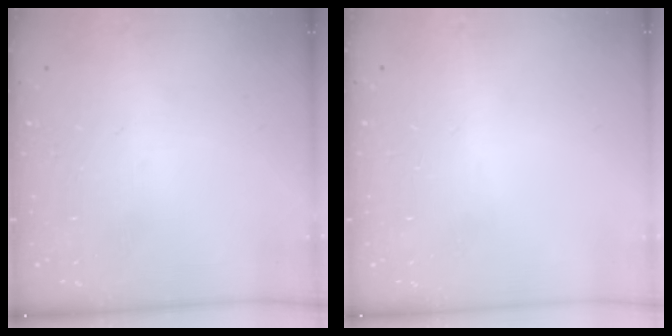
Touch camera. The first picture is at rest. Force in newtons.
{"total": 0.8, "press": 0.8, "slide": 0.1}